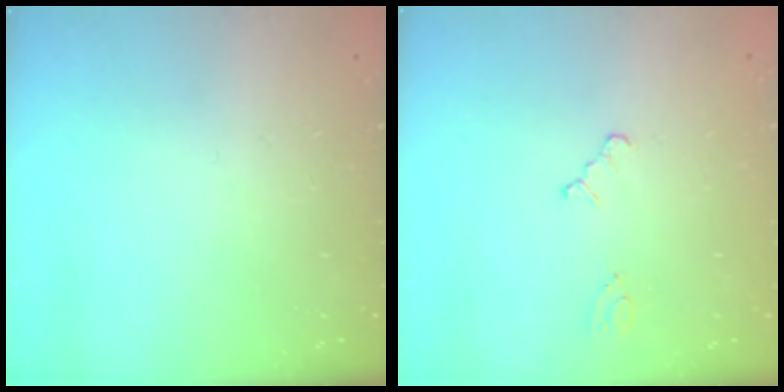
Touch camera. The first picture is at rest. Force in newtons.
{"total": 0.7, "press": 0.7, "slide": 0.2}